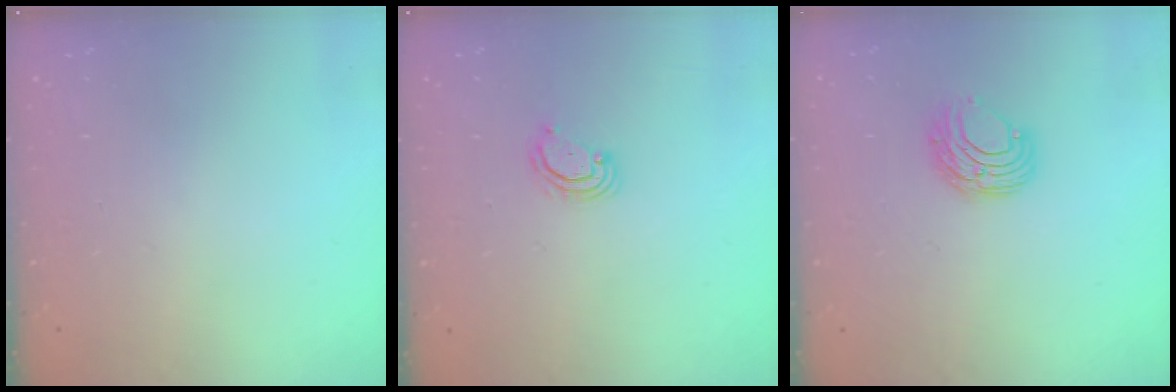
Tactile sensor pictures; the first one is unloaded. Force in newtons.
{"total": 3.4, "press": 3.4, "slide": 0.3}
{"total": 6.7, "press": 6.7, "slide": 0.5}